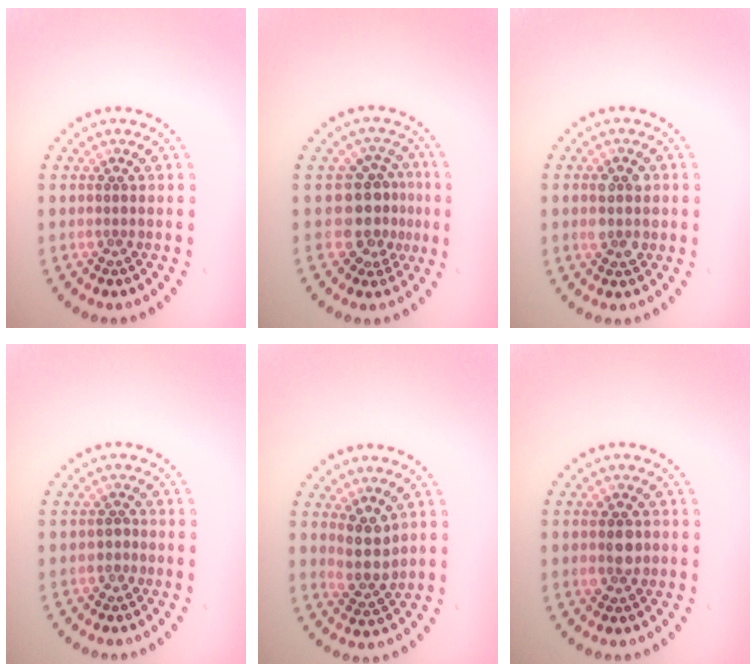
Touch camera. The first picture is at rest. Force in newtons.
{"total": 3.8, "press": 3.2, "slide": 2.0}
{"total": 2.8, "press": 2.8, "slide": 0.3}
{"total": 0.6, "press": 0.3, "slide": 0.5}
{"total": 2.9, "press": 2.6, "slide": 1.3}
{"total": 2.3, "press": 2.3, "slide": 0.3}